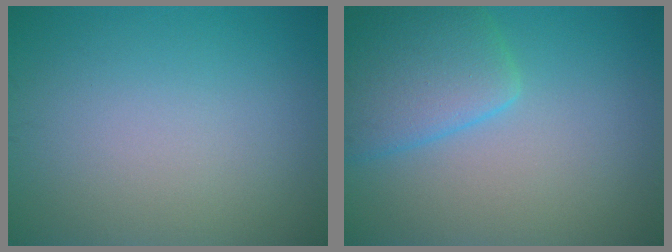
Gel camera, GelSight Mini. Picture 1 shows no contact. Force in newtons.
{"total": 5.2, "press": 5.2, "slide": 0.3}